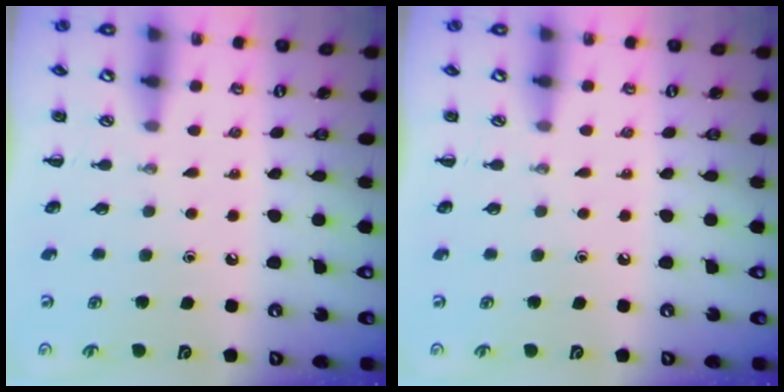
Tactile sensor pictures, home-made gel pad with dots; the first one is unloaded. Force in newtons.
{"total": 0.0}